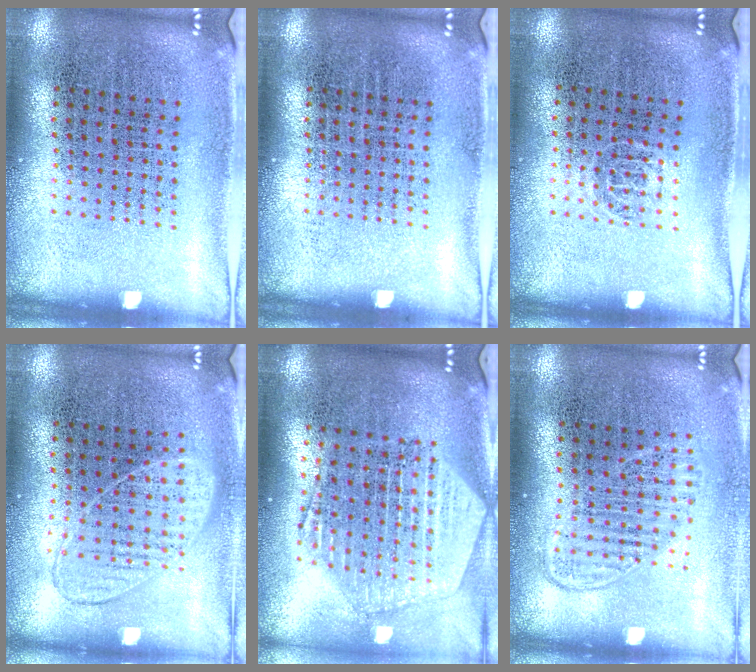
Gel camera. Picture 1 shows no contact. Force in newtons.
{"total": 0.0}
{"total": 0.6, "press": 0.4, "slide": 0.4}
{"total": 0.9, "press": 0.9, "slide": 0.3}
{"total": 2.6, "press": 2.2, "slide": 1.3}
{"total": 1.4, "press": 1.2, "slide": 0.7}